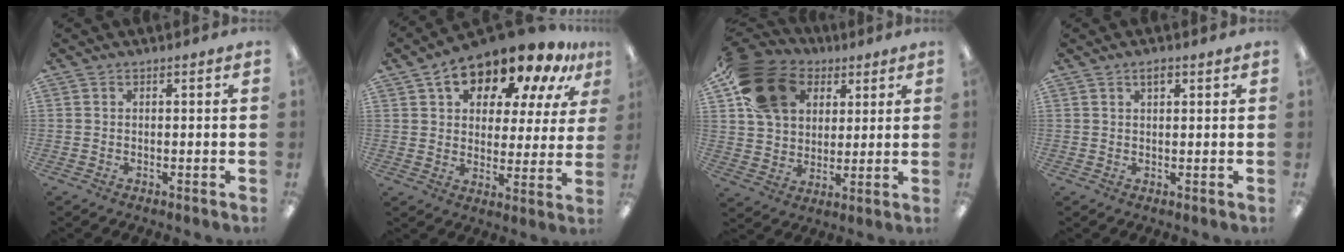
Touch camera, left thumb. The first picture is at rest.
{"total": 16.6, "force": [12.0, 7.4, 8.8], "torque": [-0.144, -0.075, 0.203]}
{"total": 17.4, "force": [8.3, 12.7, 8.6], "torque": [-0.156, -0.021, 0.163]}
{"total": 2.0, "force": [1.2, 0.7, 1.4], "torque": [-0.022, -0.001, 0.019]}